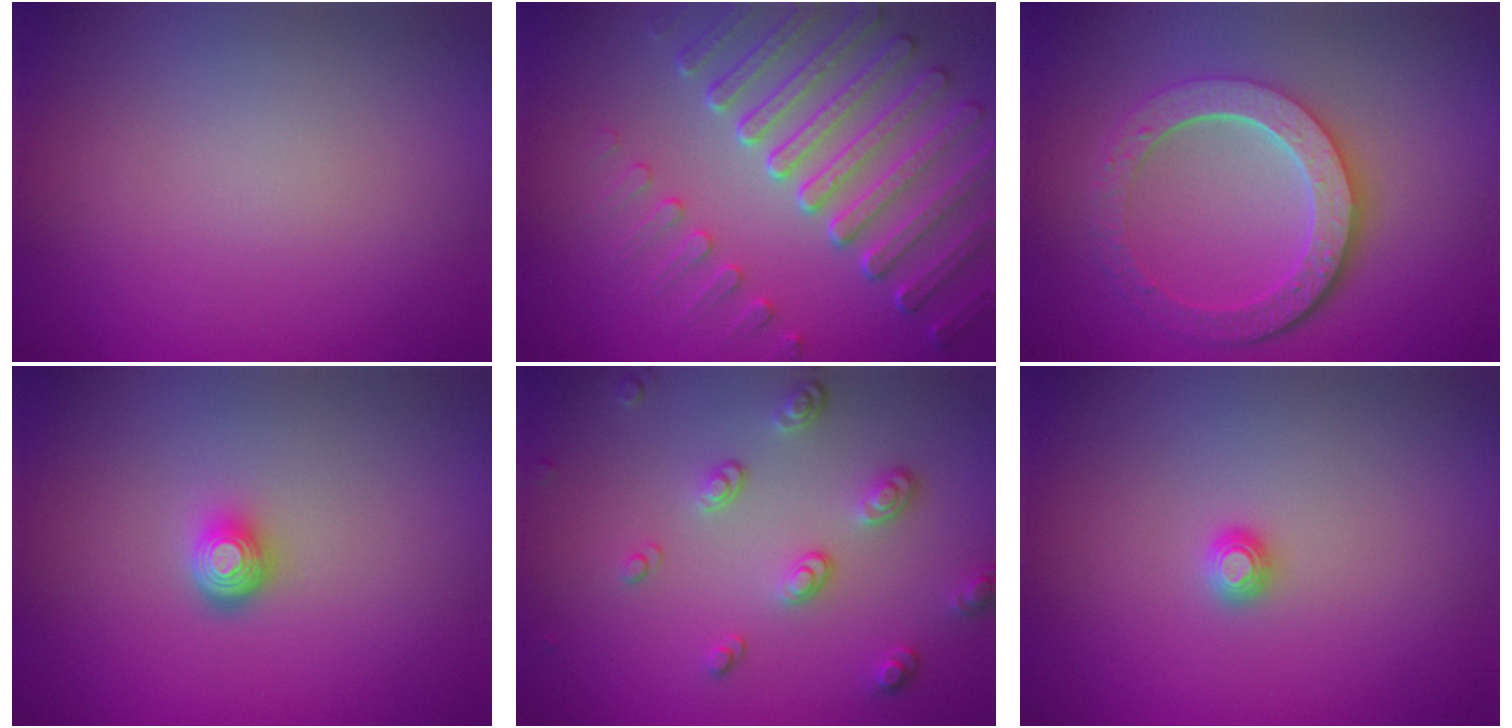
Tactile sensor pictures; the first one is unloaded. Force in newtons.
{"total": 7.4, "press": 5.7, "slide": 4.8}
{"total": 6.0, "press": 4.5, "slide": 4.0}
{"total": 2.2, "press": 1.4, "slide": 1.6}
{"total": 3.3, "press": 2.6, "slide": 2.0}
{"total": 1.1, "press": 1.1, "slide": 0.1}